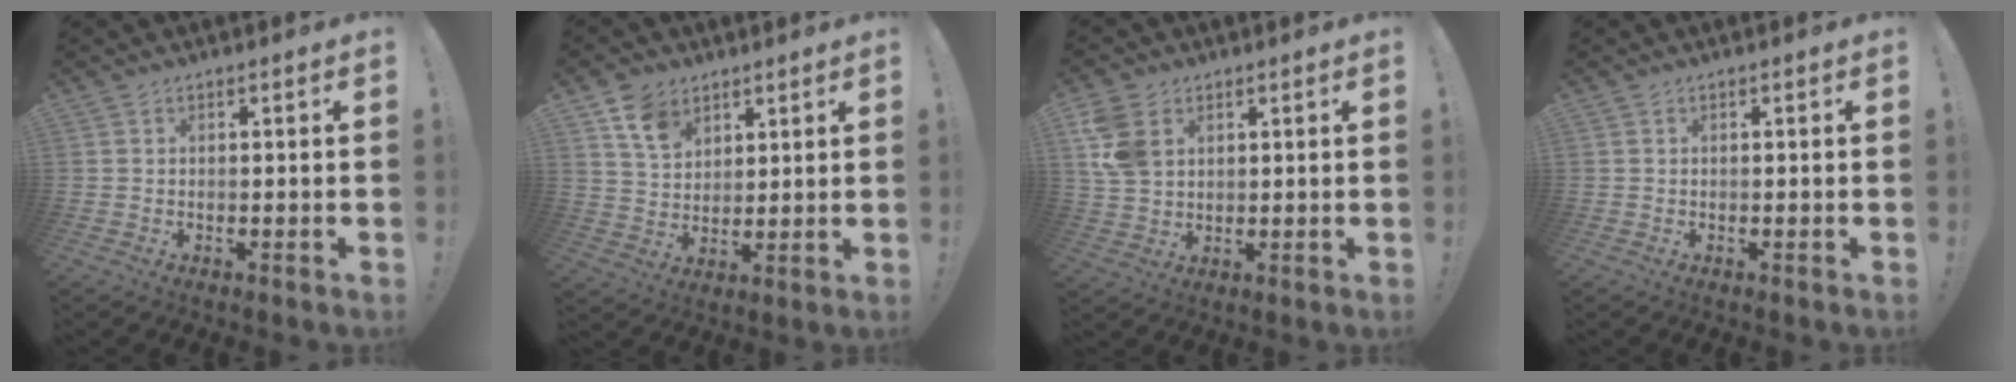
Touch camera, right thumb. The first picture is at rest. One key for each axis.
{"total": 9.4, "fx": 5.8, "fy": 6.2, "fz": 3.8, "tx": -0.058, "ty": -0.030, "tz": 0.113}
{"total": 9.4, "fx": 3.7, "fy": 6.6, "fz": 5.5, "tx": -0.114, "ty": -0.004, "tz": 0.074}
{"total": 0.0}